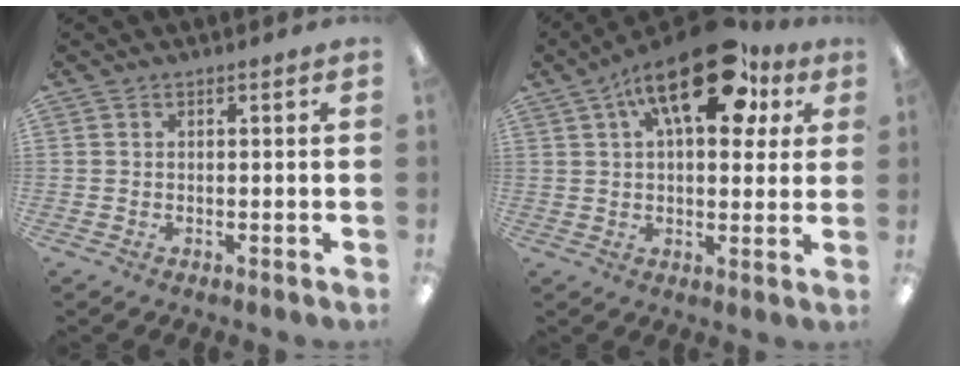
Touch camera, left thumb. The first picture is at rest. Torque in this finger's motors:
{"motor_torque": [0.03, 0.86, 1.26, -1.52, 0.39]}